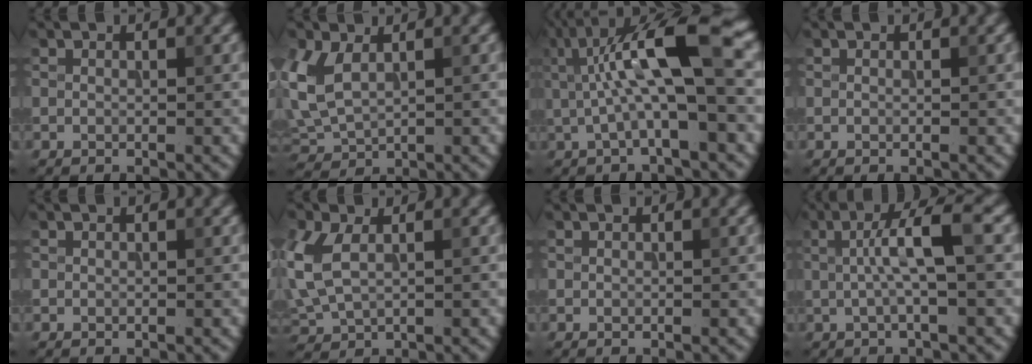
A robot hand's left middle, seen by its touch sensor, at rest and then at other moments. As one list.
[{"total": 4.1, "force": [1.1, 2.6, 2.9], "torque": [-0.079, -0.001, 0.028]}, {"total": 9.6, "force": [1.6, 2.4, 9.1], "torque": [-0.154, 0.007, 0.028]}, {"total": 0.0}, {"total": 0.0}, {"total": 4.7, "force": [0.8, 2.9, 3.5], "torque": [-0.101, 0.003, 0.019]}, {"total": 0.0}, {"total": 4.7, "force": [0.5, 0.8, 4.6], "torque": [-0.082, 0.010, 0.006]}]